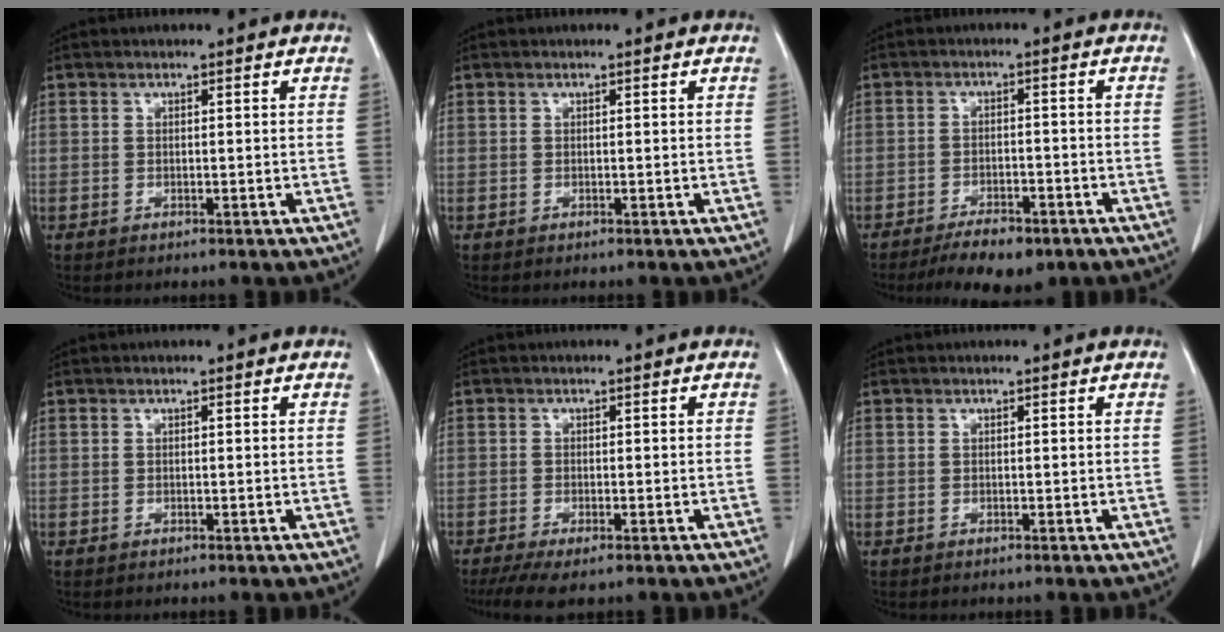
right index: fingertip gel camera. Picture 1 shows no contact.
{"total": 0.0}
{"total": 7.5, "force": [-5.6, 2.6, 4.3], "torque": [-0.066, -0.006, -0.086]}
{"total": 0.0}
{"total": 5.6, "force": [-3.9, 1.4, 3.7], "torque": [-0.061, -0.015, -0.061]}
{"total": 0.0}